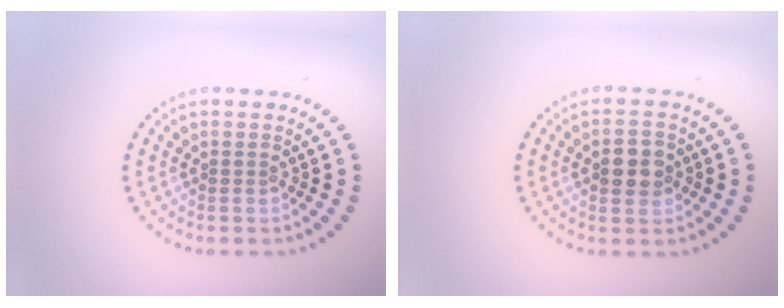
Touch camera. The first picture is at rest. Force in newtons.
{"total": 3.3, "press": 3.3, "slide": 0.1}